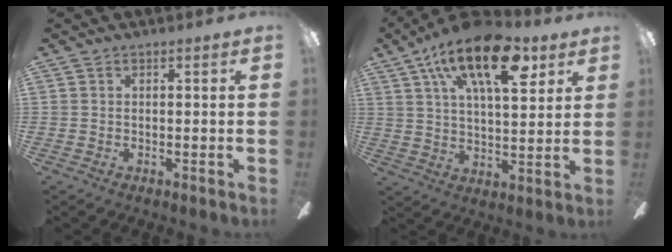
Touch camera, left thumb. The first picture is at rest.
{"total": 20.2, "force": [9.8, 8.9, 15.2], "torque": [-0.246, -0.029, 0.158]}